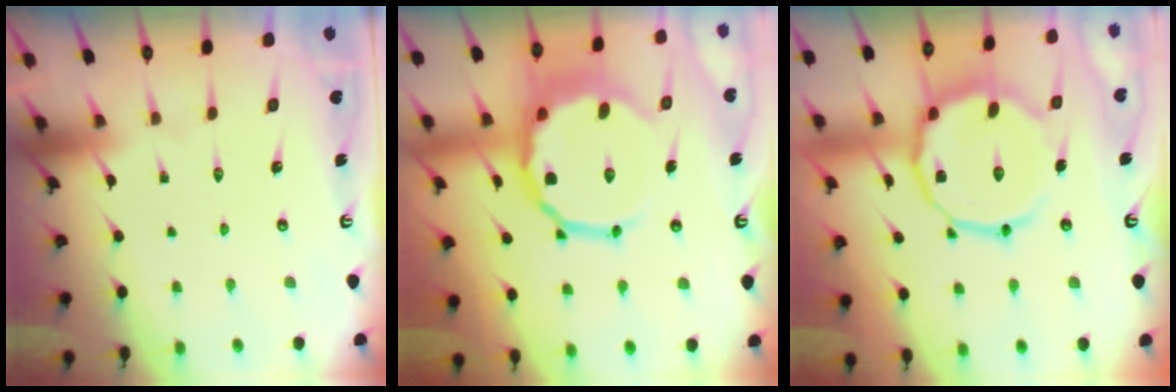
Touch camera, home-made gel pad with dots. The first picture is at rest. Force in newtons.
{"total": 14.3, "press": 13.8, "slide": 3.5}
{"total": 16.1, "press": 16.0, "slide": 1.3}